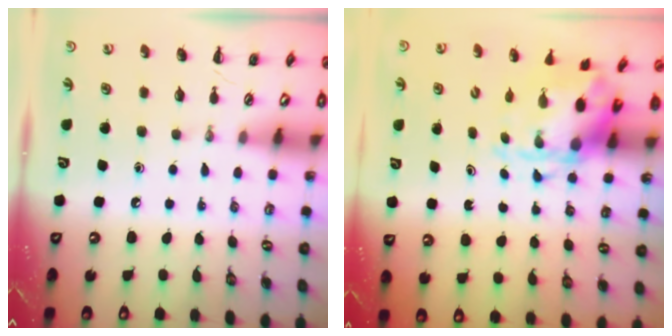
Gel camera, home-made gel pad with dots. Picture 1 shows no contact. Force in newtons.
{"total": 4.4, "press": 4.2, "slide": 1.1}